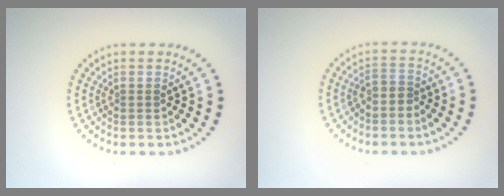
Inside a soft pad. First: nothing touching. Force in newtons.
{"total": 1.2, "press": 0.8, "slide": 0.9}